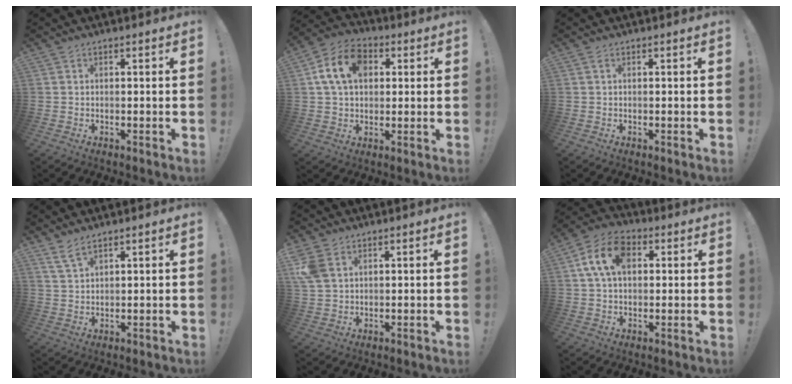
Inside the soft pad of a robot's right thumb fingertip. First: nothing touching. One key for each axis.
{"total": 13.4, "fx": 3.6, "fy": 9.6, "fz": 8.6, "tx": -0.152, "ty": 0.010, "tz": 0.072}
{"total": 0.7, "fx": 0.1, "fy": 0.2, "fz": 0.6, "tx": -0.019, "ty": 0.003, "tz": 0.003}
{"total": 4.9, "fx": 3.8, "fy": 1.4, "fz": 2.7, "tx": -0.051, "ty": -0.018, "tz": 0.072}
{"total": 6.3, "fx": 2.8, "fy": 4.2, "fz": 3.8, "tx": -0.071, "ty": -0.002, "tz": 0.057}
{"total": 12.4, "fx": 3.2, "fy": 8.1, "fz": 8.8, "tx": -0.162, "ty": 0.011, "tz": 0.061}